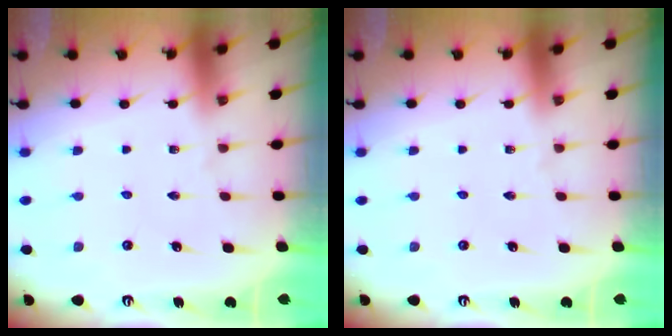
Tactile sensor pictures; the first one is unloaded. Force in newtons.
{"total": 0.0}